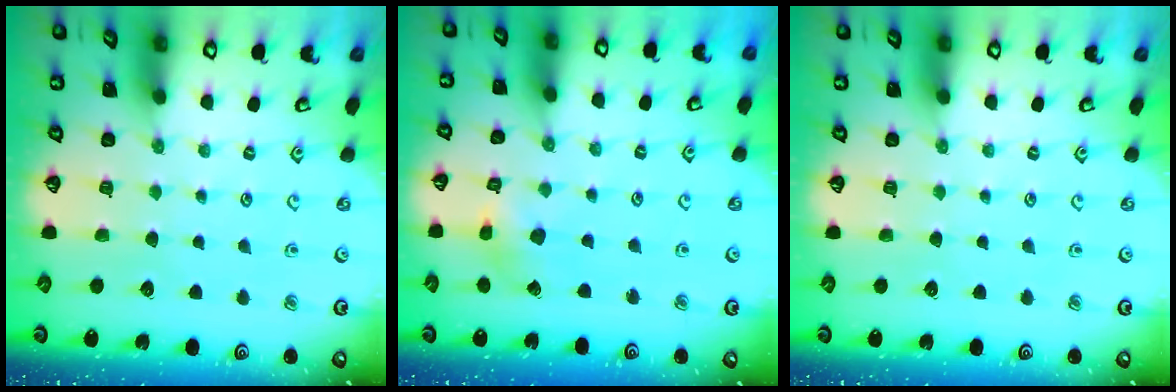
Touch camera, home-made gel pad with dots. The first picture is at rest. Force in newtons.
{"total": 4.6, "press": 4.6, "slide": 0.5}
{"total": 0.0}